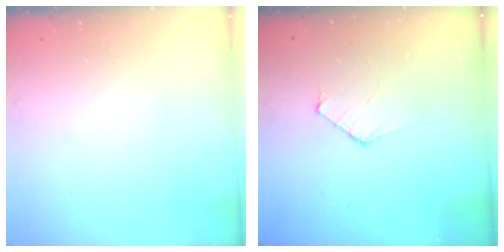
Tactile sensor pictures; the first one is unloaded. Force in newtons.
{"total": 5.5, "press": 5.5, "slide": 0.5}